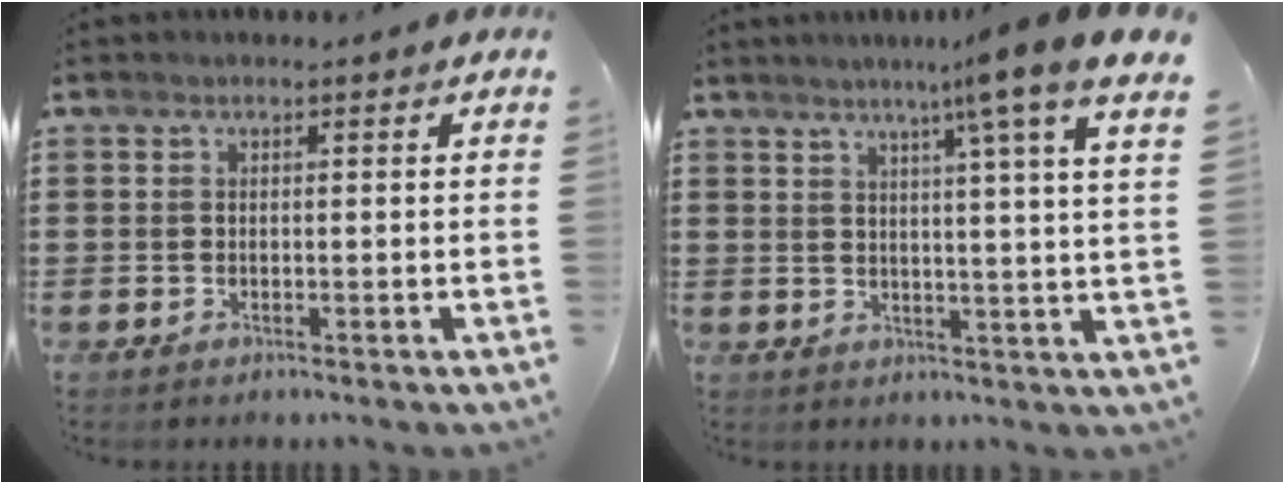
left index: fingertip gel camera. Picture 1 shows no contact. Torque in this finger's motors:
{"motor_torque": [1.19, -0.95, 1.04, 0.21]}